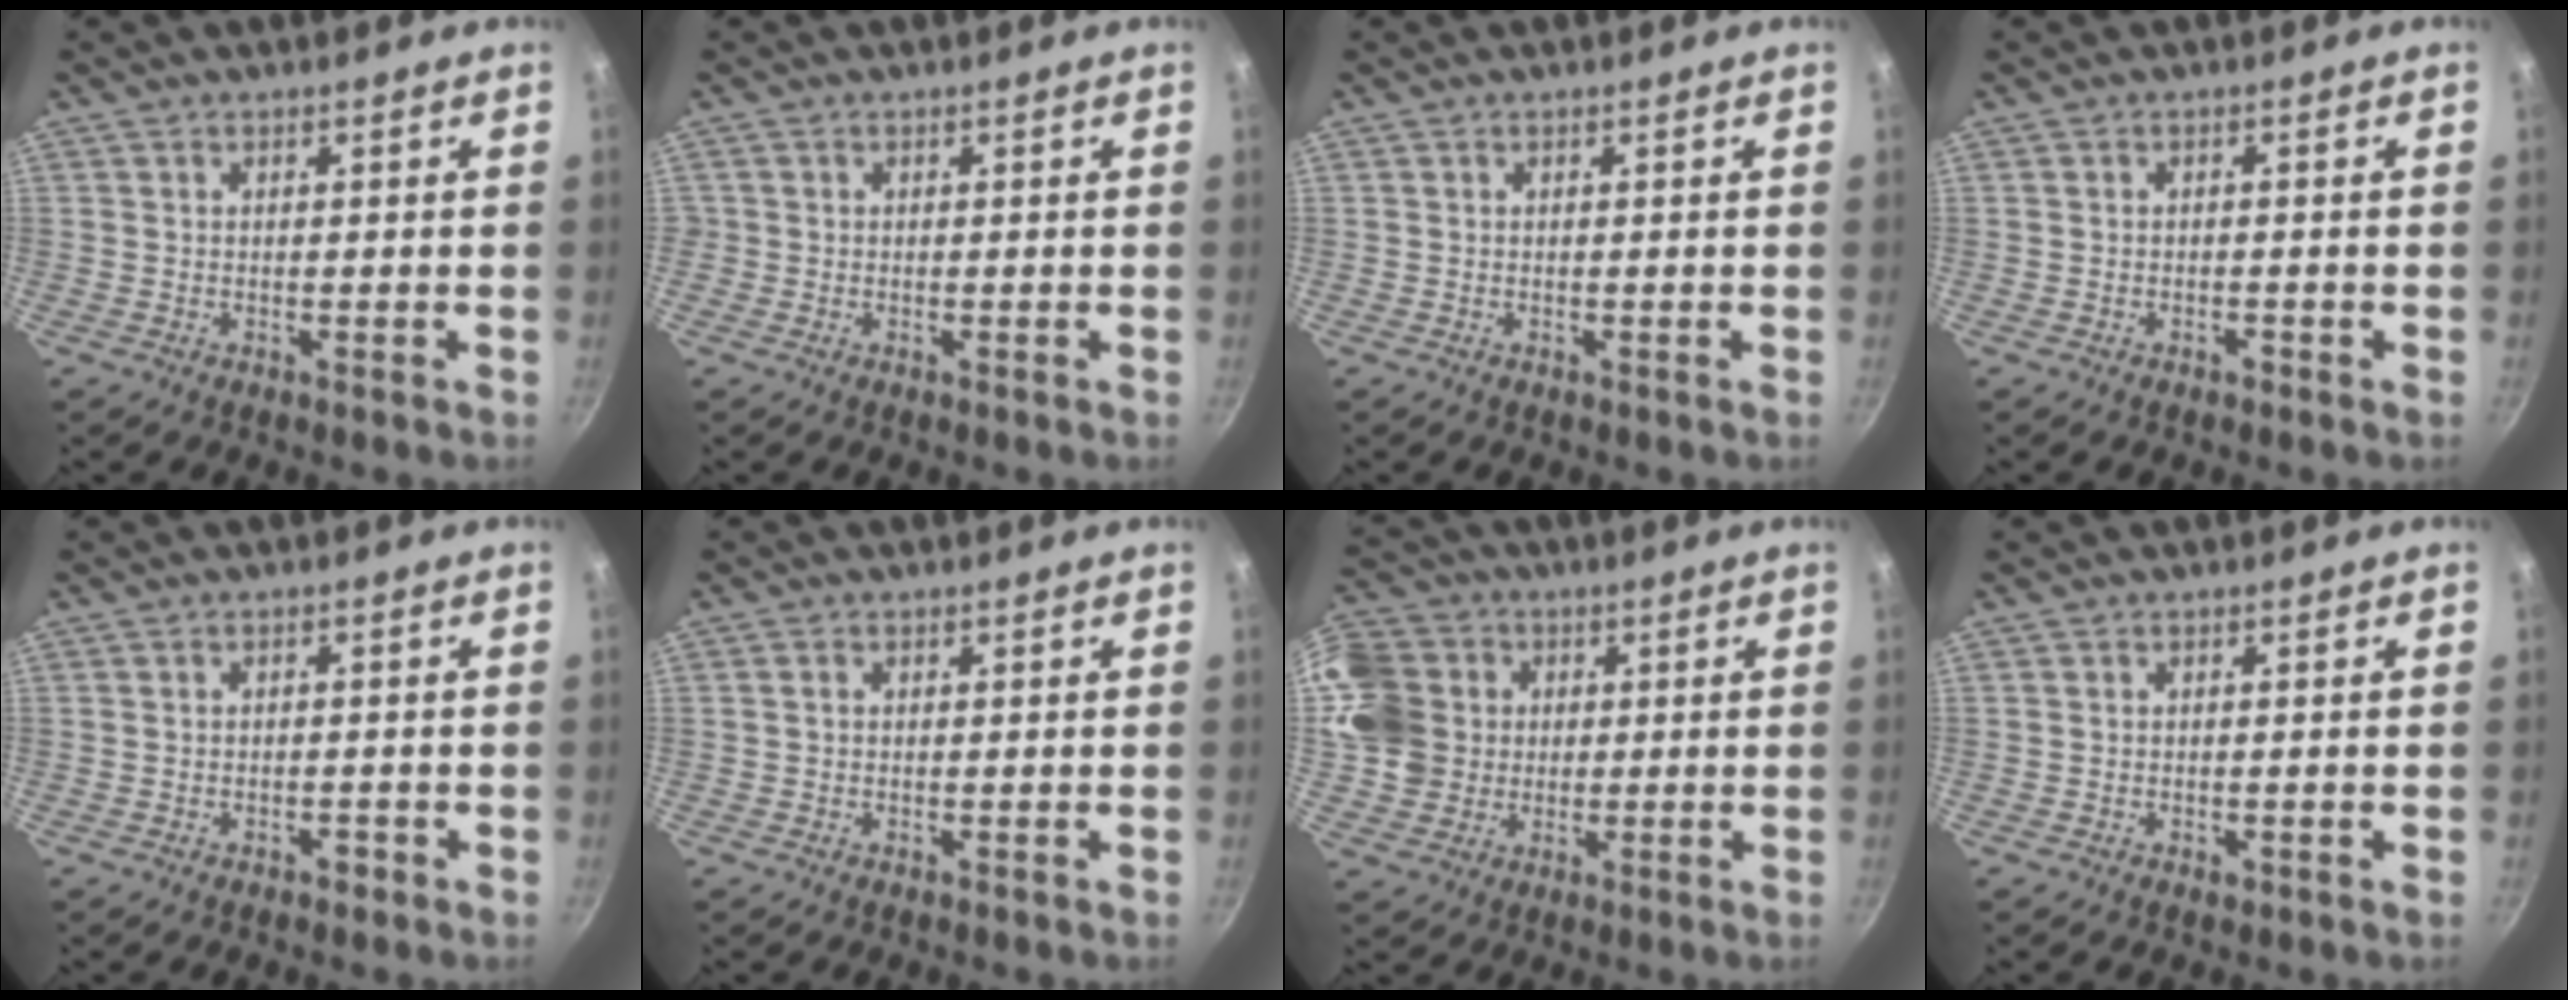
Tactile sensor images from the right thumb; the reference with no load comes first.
{"total": 0.6, "force": [-0.1, 0.6, 0.0], "torque": [0.003, 0.000, -0.005]}
{"total": 0.0}
{"total": 1.1, "force": [-0.8, 0.5, 0.6], "torque": [-0.010, 0.008, -0.011]}
{"total": 1.4, "force": [-0.9, 0.8, 0.8], "torque": [-0.007, 0.012, -0.009]}
{"total": 0.6, "force": [0.0, 0.5, 0.3], "torque": [-0.005, 0.004, 0.000]}
{"total": 15.4, "force": [2.0, 13.8, 6.5], "torque": [-0.134, 0.022, 0.034]}
{"total": 0.9, "force": [-0.4, 0.5, 0.7], "torque": [-0.008, 0.002, -0.006]}